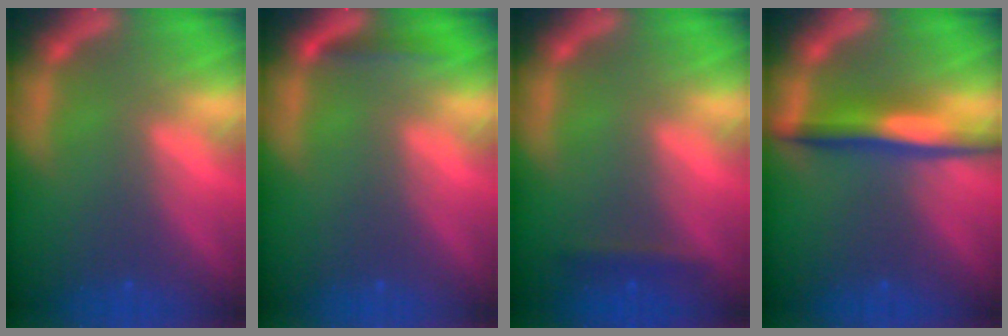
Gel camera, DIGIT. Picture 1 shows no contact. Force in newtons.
{"total": 1.4}
{"total": 1.4}
{"total": 5.0}